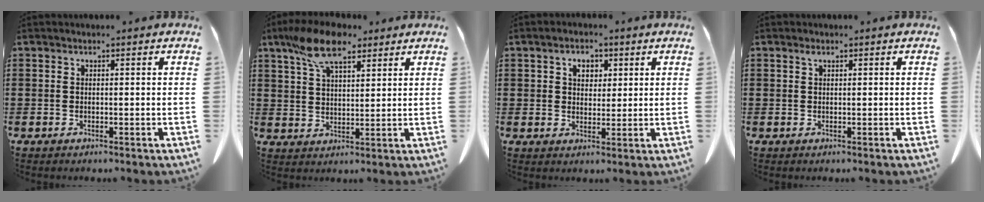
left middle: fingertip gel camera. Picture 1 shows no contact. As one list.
[{"total": 10.0, "force": [6.8, 3.7, 6.3], "torque": [-0.141, -0.003, 0.127]}, {"total": 3.8, "force": [1.6, 2.6, 2.2], "torque": [-0.037, 0.005, 0.023]}, {"total": 0.7, "force": [0.3, 0.2, 0.5], "torque": [-0.012, 0.001, 0.006]}]